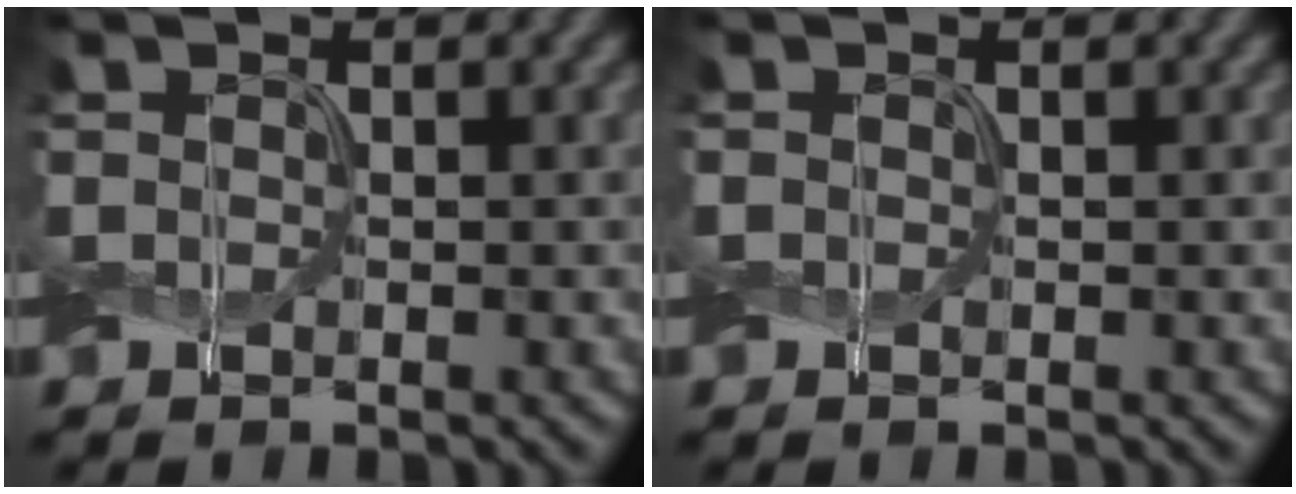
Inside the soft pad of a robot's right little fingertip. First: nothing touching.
{"total": 0.0}